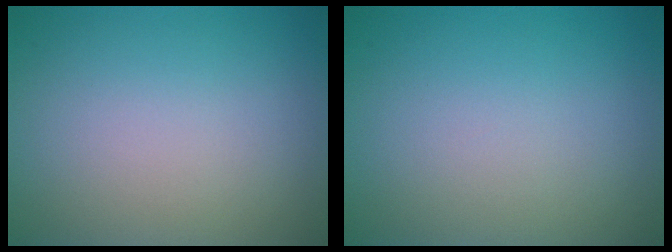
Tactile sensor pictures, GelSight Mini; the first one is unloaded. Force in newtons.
{"total": 0.0}